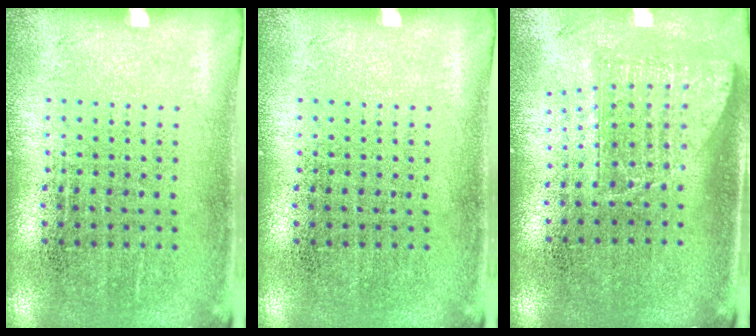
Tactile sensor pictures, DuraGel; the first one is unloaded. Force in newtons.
{"total": 0.0}
{"total": 1.5, "press": 1.2, "slide": 0.9}